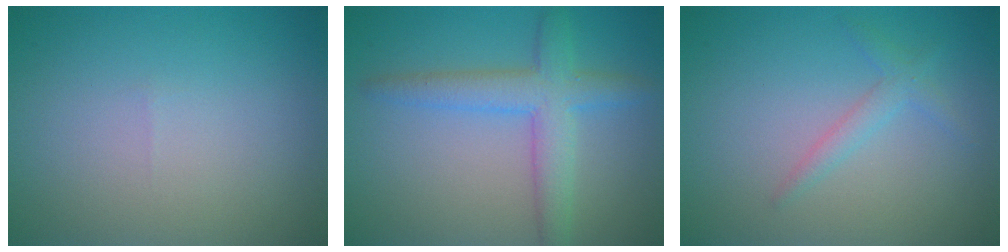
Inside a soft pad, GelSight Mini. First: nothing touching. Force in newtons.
{"total": 4.4, "press": 4.4, "slide": 0.2}
{"total": 1.5, "press": 1.5, "slide": 0.1}